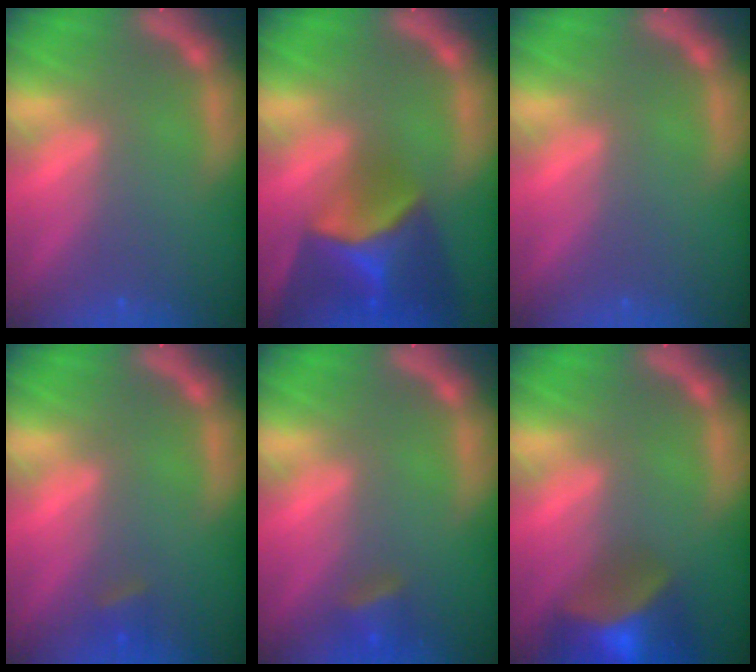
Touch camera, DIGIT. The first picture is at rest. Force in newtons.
{"total": 9.4}
{"total": 0.0}
{"total": 1.4}
{"total": 2.4}
{"total": 9.0}